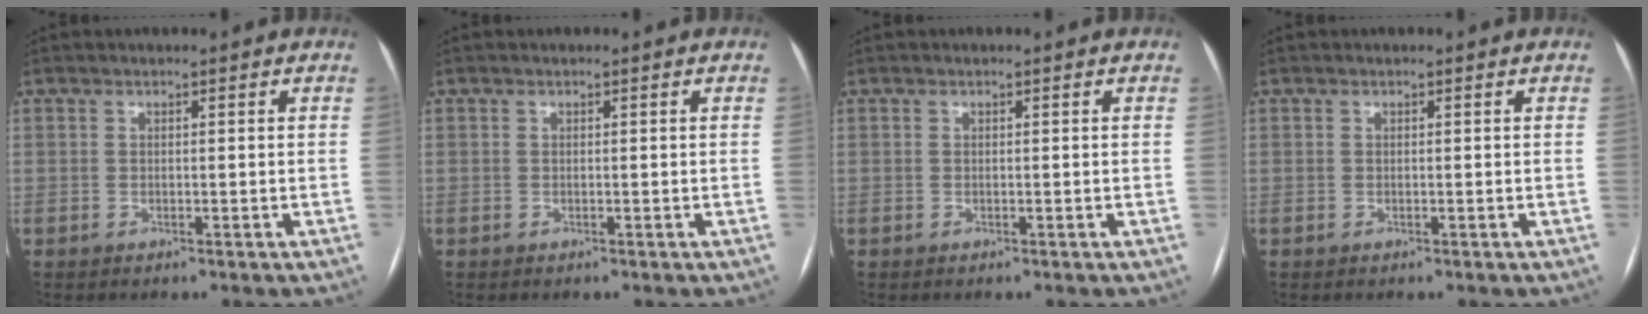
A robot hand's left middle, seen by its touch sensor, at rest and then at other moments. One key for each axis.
{"total": 0.0}
{"total": 0.0}
{"total": 0.0}